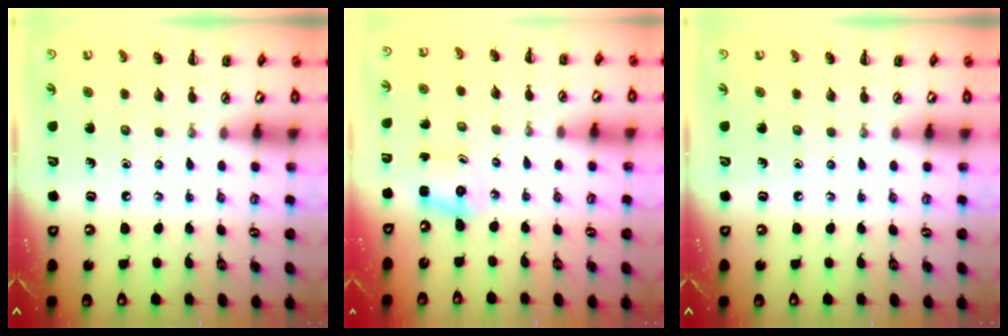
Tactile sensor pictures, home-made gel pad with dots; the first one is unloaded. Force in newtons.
{"total": 2.5, "press": 2.4, "slide": 0.8}
{"total": 0.0}